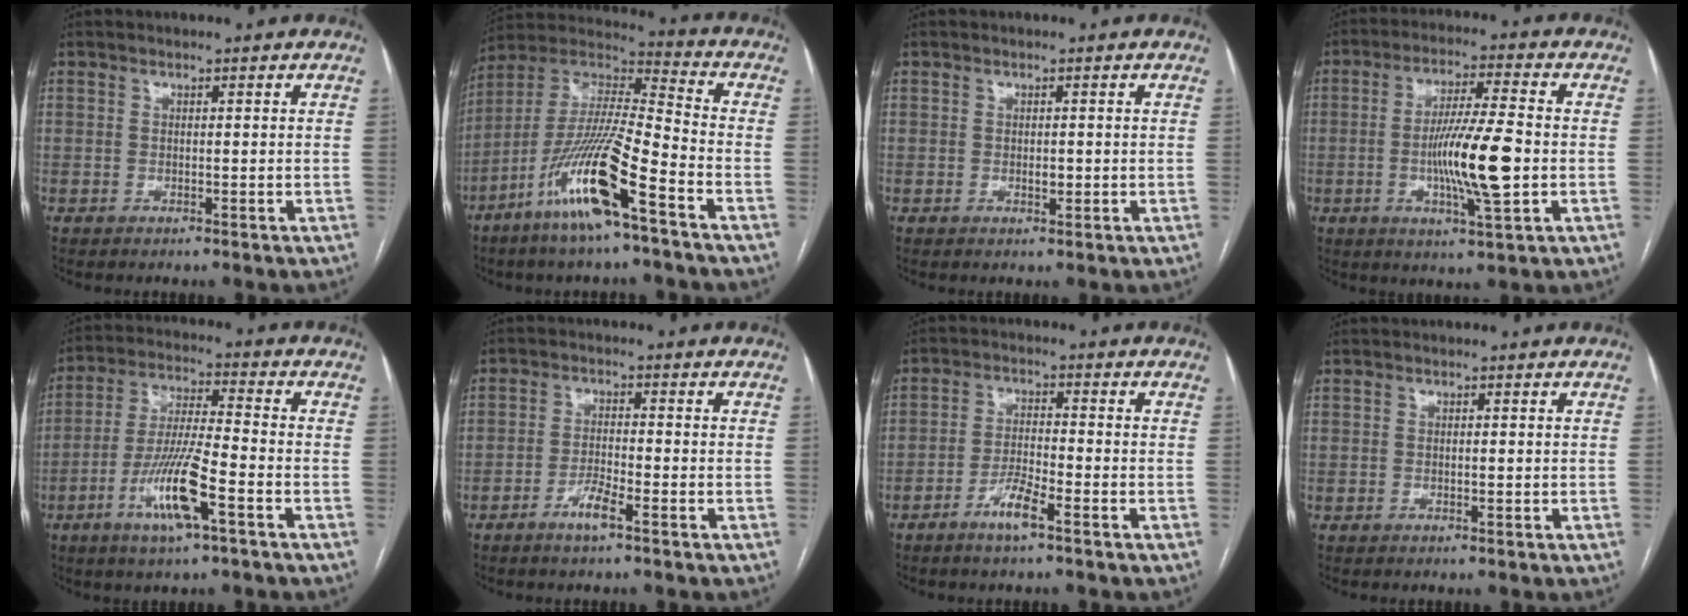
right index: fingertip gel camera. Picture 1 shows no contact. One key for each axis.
{"total": 17.3, "fx": -8.9, "fy": 1.0, "fz": 14.7, "tx": -0.300, "ty": -0.024, "tz": -0.172}
{"total": 1.2, "fx": -0.1, "fy": 0.6, "fz": 1.0, "tx": -0.015, "ty": 0.000, "tz": -0.001}
{"total": 11.8, "fx": -1.8, "fy": 0.8, "fz": 11.6, "tx": -0.211, "ty": -0.008, "tz": -0.035}
{"total": 11.8, "fx": -5.1, "fy": 1.1, "fz": 10.6, "tx": -0.206, "ty": -0.010, "tz": -0.095}
{"total": 3.6, "fx": -2.3, "fy": 0.3, "fz": 2.7, "tx": -0.054, "ty": -0.001, "tz": -0.049}
{"total": 4.6, "fx": -3.0, "fy": 0.3, "fz": 3.5, "tx": -0.070, "ty": -0.002, "tz": -0.063}
{"total": 0.8, "fx": -0.1, "fy": 0.2, "fz": 0.7, "tx": -0.013, "ty": 0.000, "tz": -0.001}